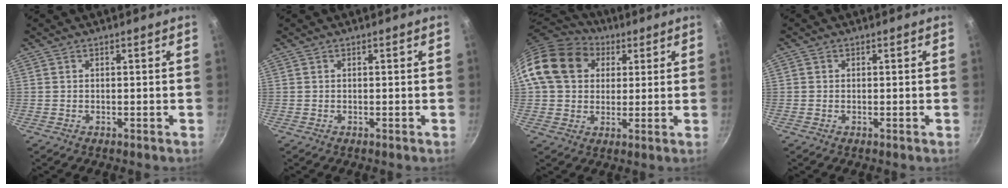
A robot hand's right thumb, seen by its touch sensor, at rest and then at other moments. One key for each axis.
{"total": 0.0}
{"total": 16.7, "fx": 4.8, "fy": 13.3, "fz": 8.9, "tx": -0.148, "ty": 0.019, "tz": 0.073}
{"total": 0.6, "fx": 0.0, "fy": 0.6, "fz": 0.1, "tx": 0.000, "ty": 0.002, "tz": -0.003}